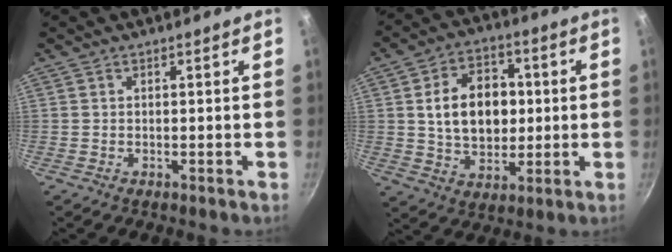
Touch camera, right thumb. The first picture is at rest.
{"total": 14.3, "force": [1.4, 10.3, 9.9], "torque": [-0.123, 0.008, 0.024]}